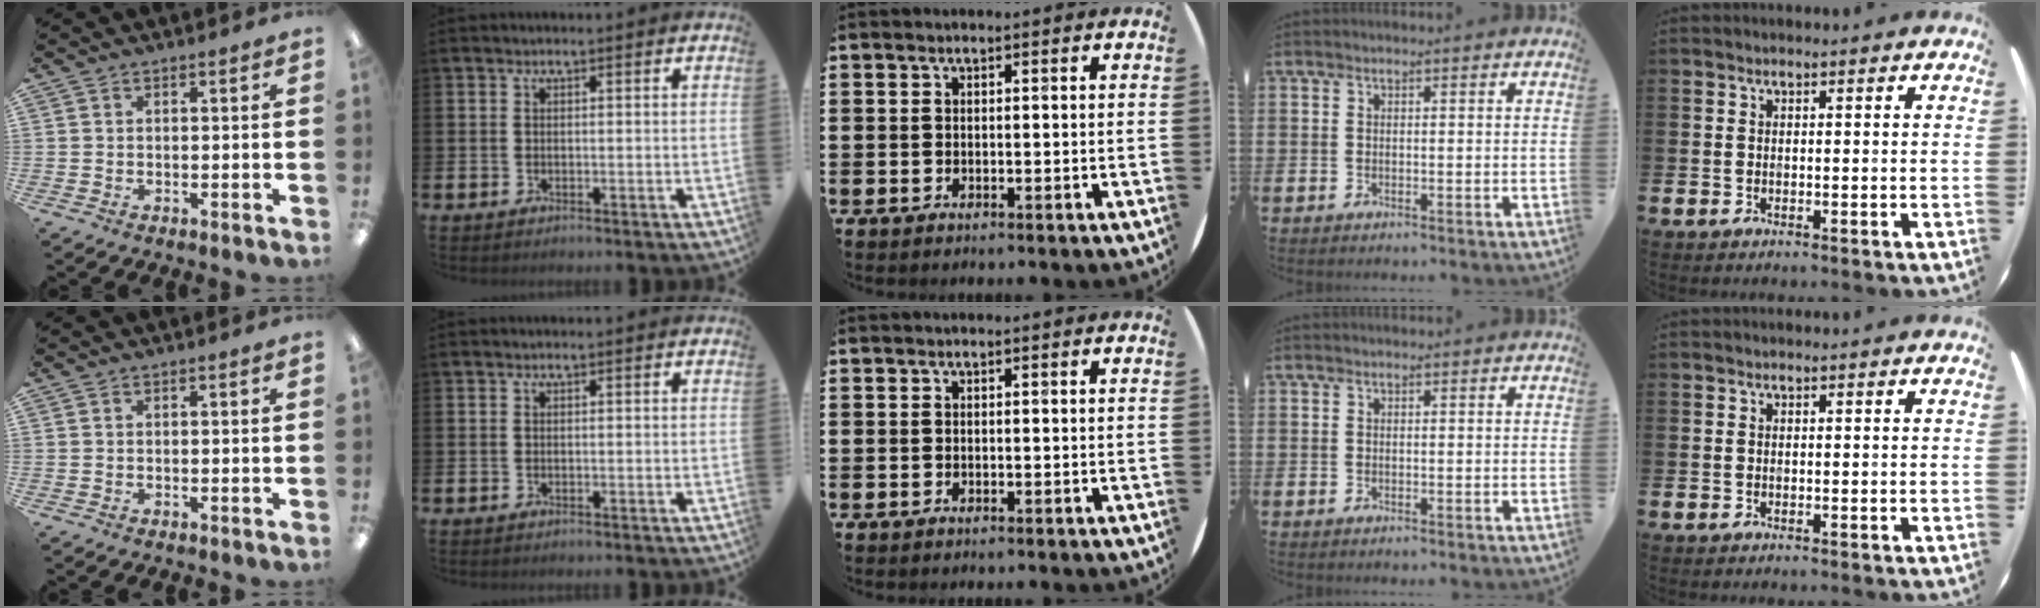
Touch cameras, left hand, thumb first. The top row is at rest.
{}